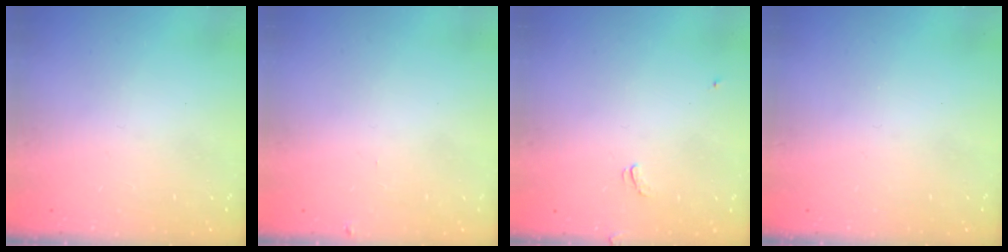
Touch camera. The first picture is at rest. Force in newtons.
{"total": 0.0}
{"total": 2.1, "press": 2.0, "slide": 0.4}
{"total": 0.0}